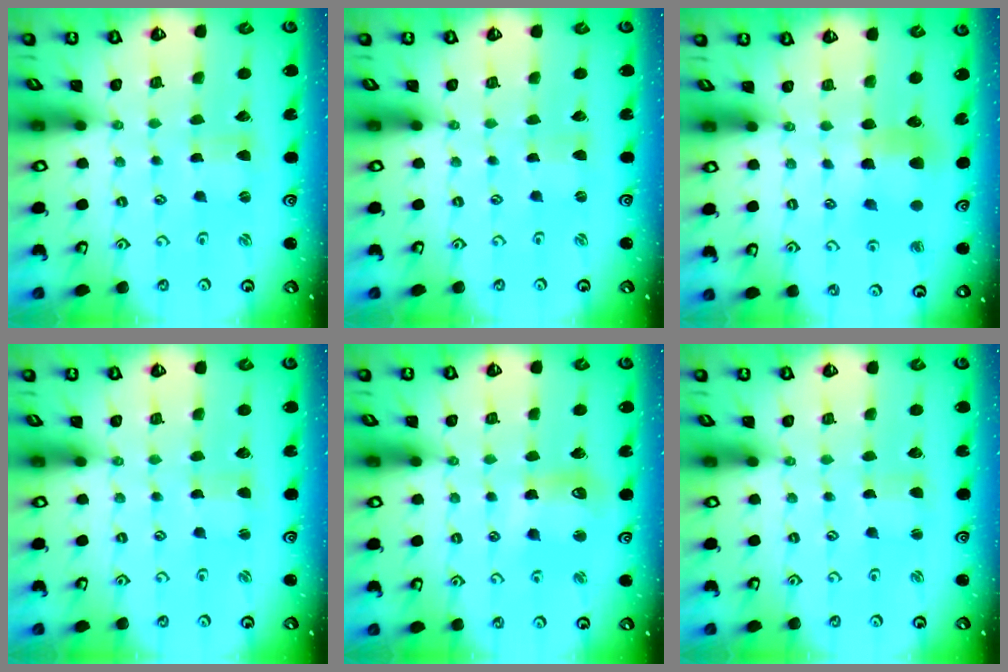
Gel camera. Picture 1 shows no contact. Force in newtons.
{"total": 0.0}
{"total": 6.7, "press": 6.7, "slide": 0.6}
{"total": 1.1, "press": 1.0, "slide": 0.2}
{"total": 10.4, "press": 10.3, "slide": 1.4}
{"total": 1.8, "press": 1.8, "slide": 0.3}